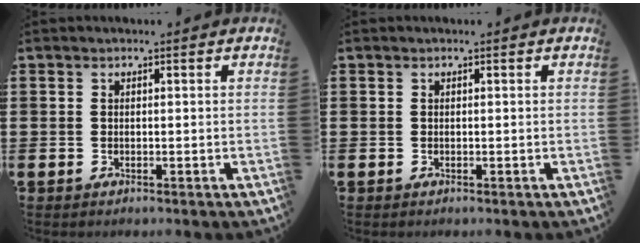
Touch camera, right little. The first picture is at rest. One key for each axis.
{"total": 0.0}